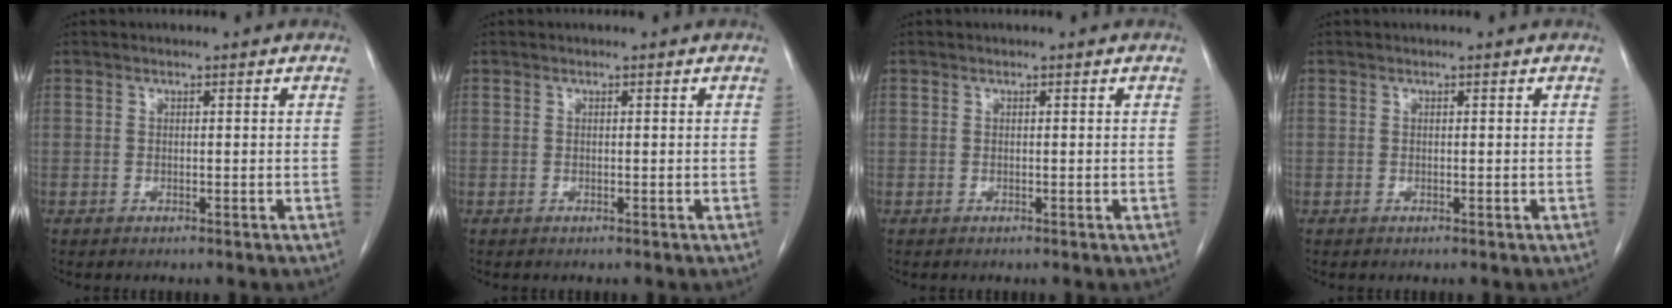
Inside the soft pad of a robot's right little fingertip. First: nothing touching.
{"total": 0.0}
{"total": 0.0}
{"total": 0.0}